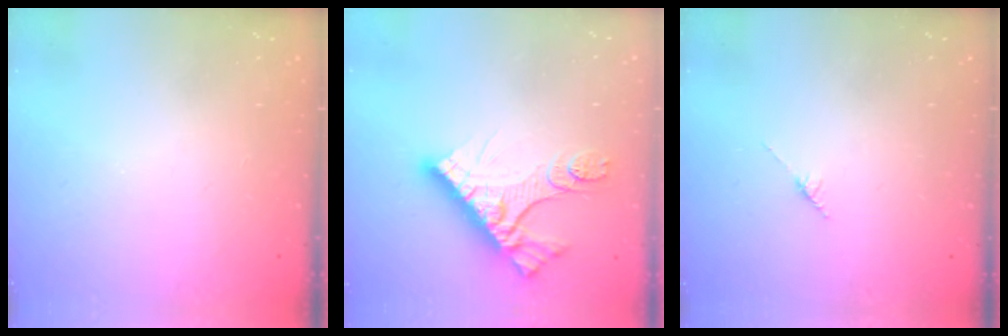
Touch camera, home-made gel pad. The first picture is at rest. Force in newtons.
{"total": 14.3, "press": 14.3, "slide": 1.2}
{"total": 2.8, "press": 2.8, "slide": 0.4}